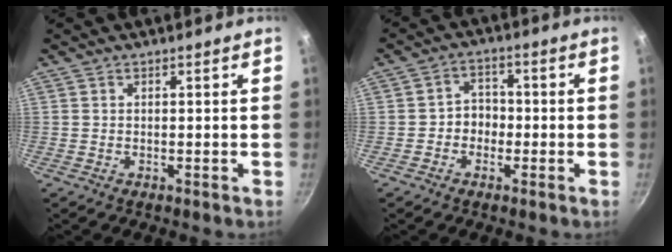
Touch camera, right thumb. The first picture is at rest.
{"total": 4.5, "force": [-1.2, 3.8, 2.0], "torque": [0.001, 0.019, -0.025]}